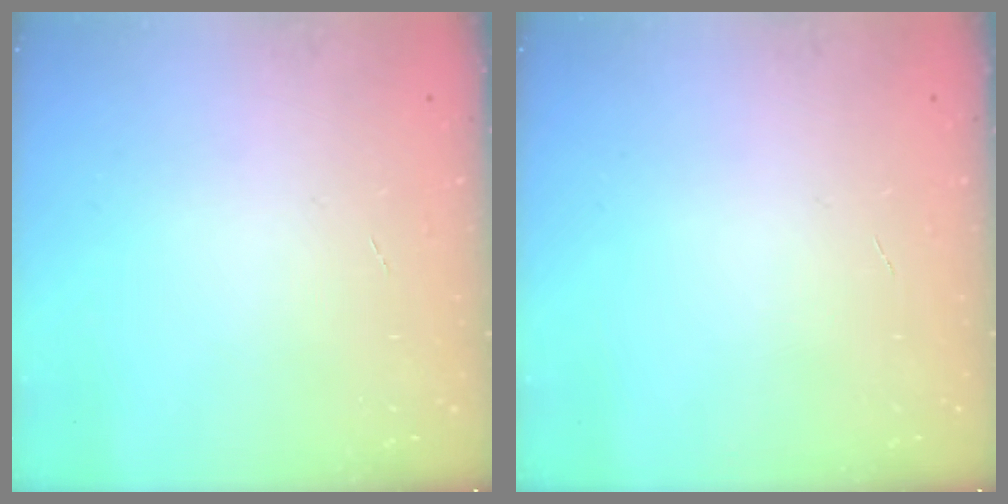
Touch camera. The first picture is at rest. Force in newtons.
{"total": 0.0}